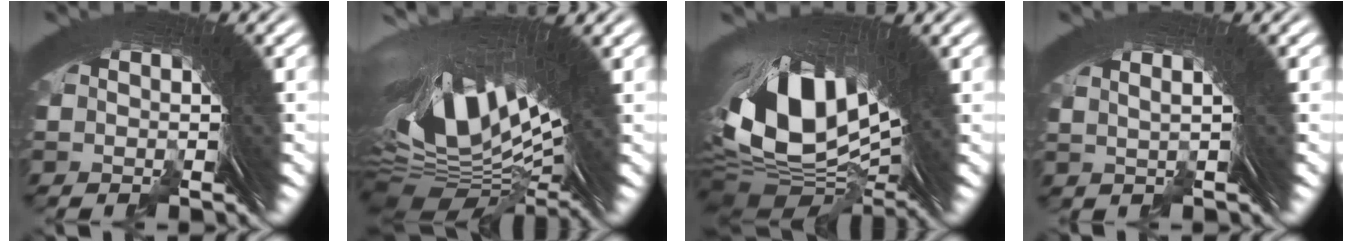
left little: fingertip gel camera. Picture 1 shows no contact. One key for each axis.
{"total": 19.6, "fx": 0.9, "fy": 10.6, "fz": 16.5, "tx": -0.298, "ty": -0.041, "tz": 0.038}
{"total": 16.8, "fx": -0.8, "fy": 10.3, "fz": 13.3, "tx": -0.248, "ty": -0.048, "tz": 0.017}
{"total": 2.7, "fx": 1.5, "fy": -0.4, "fz": 2.2, "tx": -0.021, "ty": 0.012, "tz": 0.025}